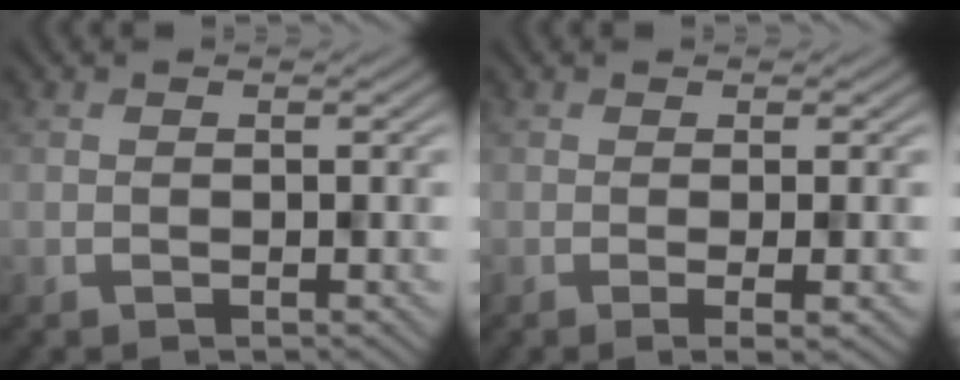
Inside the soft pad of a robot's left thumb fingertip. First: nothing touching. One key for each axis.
{"total": 3.2, "fx": -0.9, "fy": 0.5, "fz": 3.0, "tx": -0.040, "ty": 0.007, "tz": -0.015}